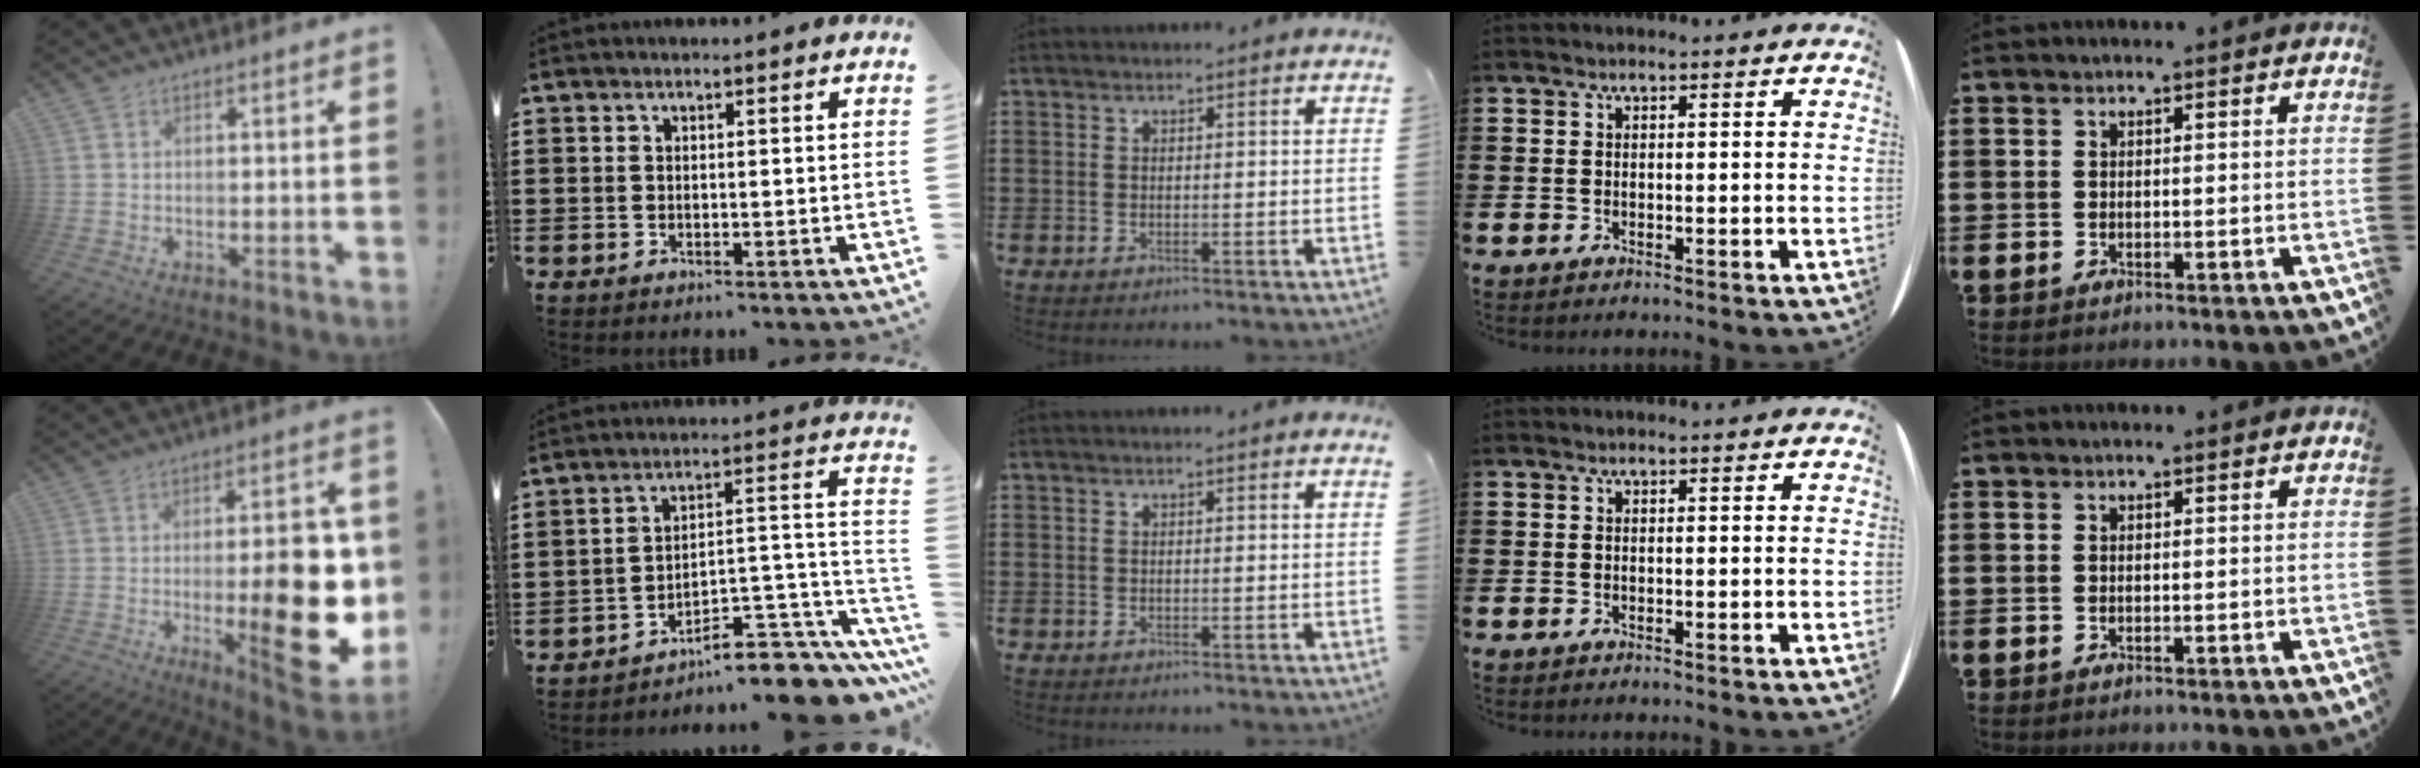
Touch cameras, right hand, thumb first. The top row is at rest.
{"thumb": {"total": 23.2, "force": [-2.8, 7.3, 21.9], "torque": [-0.287, -0.006, -0.029]}, "index": {"total": 8.7, "force": [-6.9, 3.0, 4.3], "torque": [-0.043, 0.011, -0.129]}}